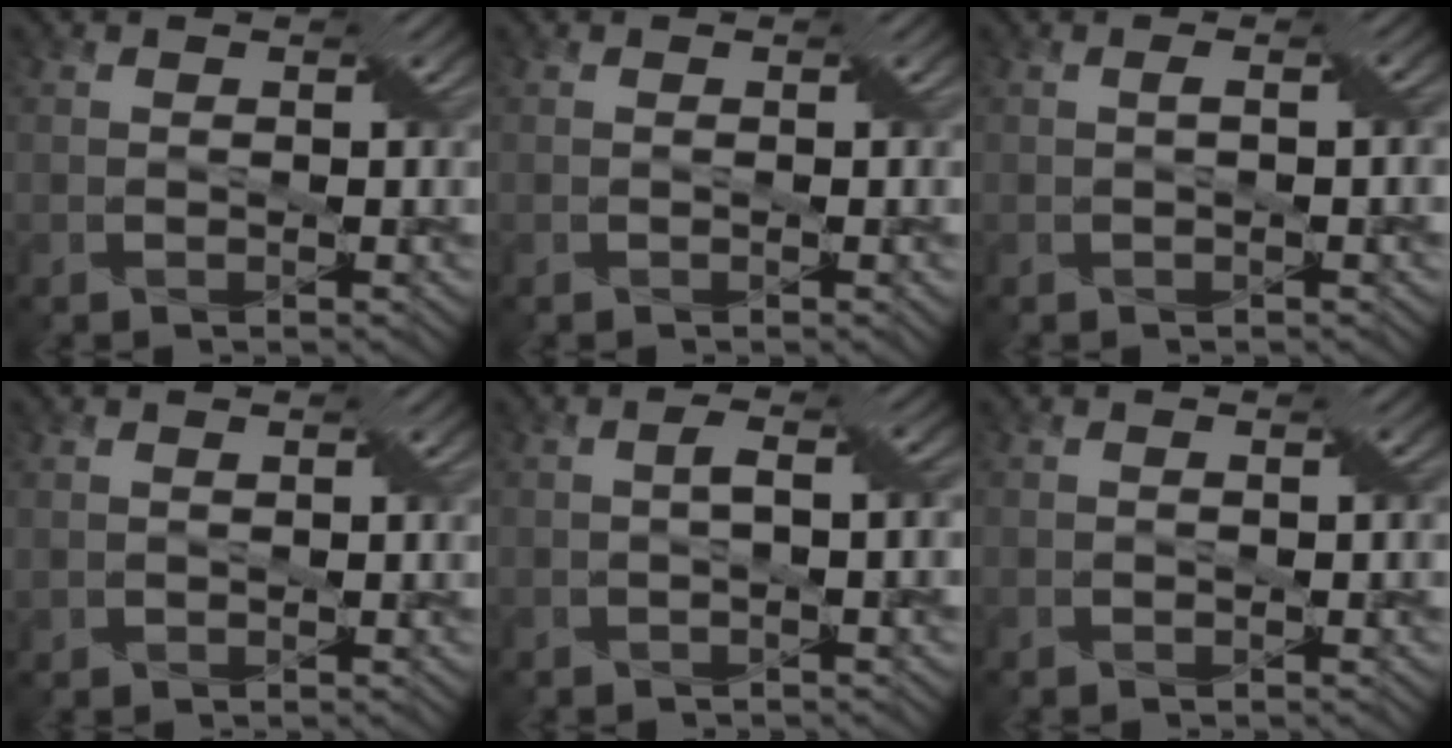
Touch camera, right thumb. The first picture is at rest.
{"total": 0.5, "force": [-0.1, 0.0, 0.5], "torque": [-0.008, -0.001, -0.001]}
{"total": 1.4, "force": [0.1, 0.1, 1.4], "torque": [-0.026, 0.010, 0.001]}
{"total": 0.7, "force": [0.4, 0.4, 0.3], "torque": [-0.013, 0.001, 0.013]}
{"total": 2.3, "force": [0.0, 0.3, 2.2], "torque": [-0.040, 0.011, -0.001]}
{"total": 0.5, "force": [0.0, 0.0, 0.5], "torque": [-0.008, 0.003, 0.000]}